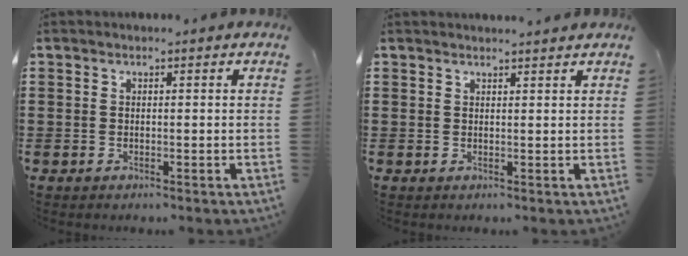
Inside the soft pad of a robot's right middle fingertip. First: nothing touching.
{"total": 1.2, "force": [1.2, -0.1, 0.3], "torque": [0.002, -0.005, 0.020]}